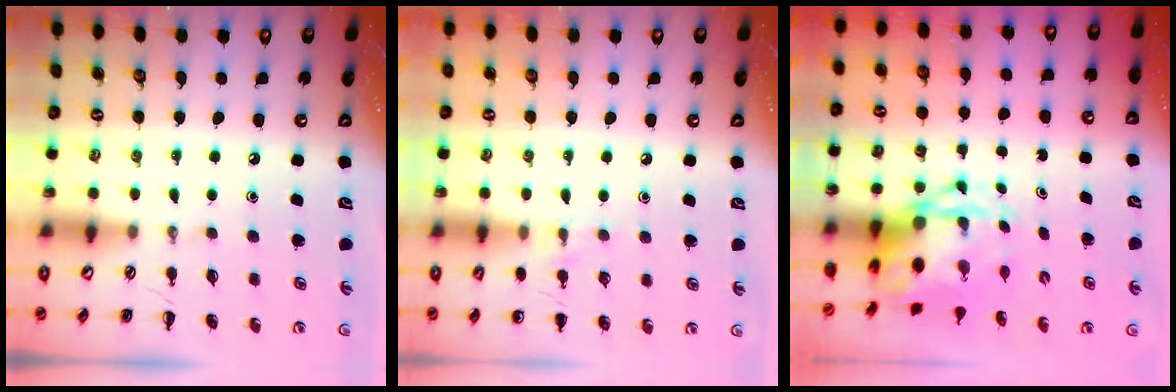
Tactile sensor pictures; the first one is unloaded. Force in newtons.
{"total": 5.4, "press": 5.2, "slide": 1.7}
{"total": 4.9, "press": 4.7, "slide": 1.1}